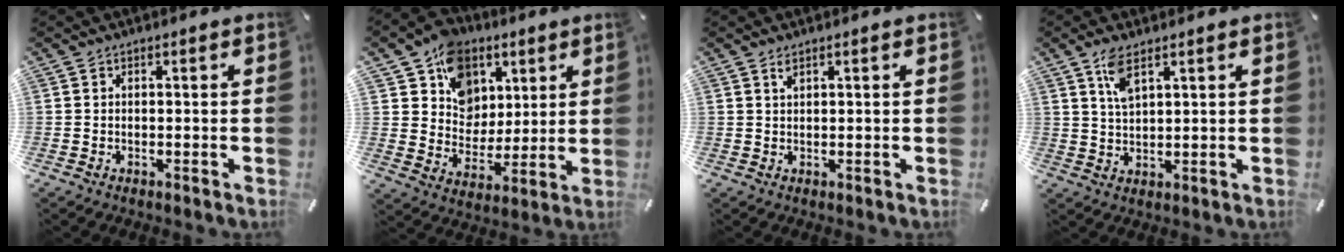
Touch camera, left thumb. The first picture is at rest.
{"total": 13.0, "force": [5.8, 11.2, 3.2], "torque": [-0.065, -0.040, 0.113]}
{"total": 1.2, "force": [0.9, 0.3, 0.8], "torque": [-0.018, 0.000, 0.015]}
{"total": 5.5, "force": [3.2, 2.0, 4.0], "torque": [-0.088, 0.002, 0.058]}